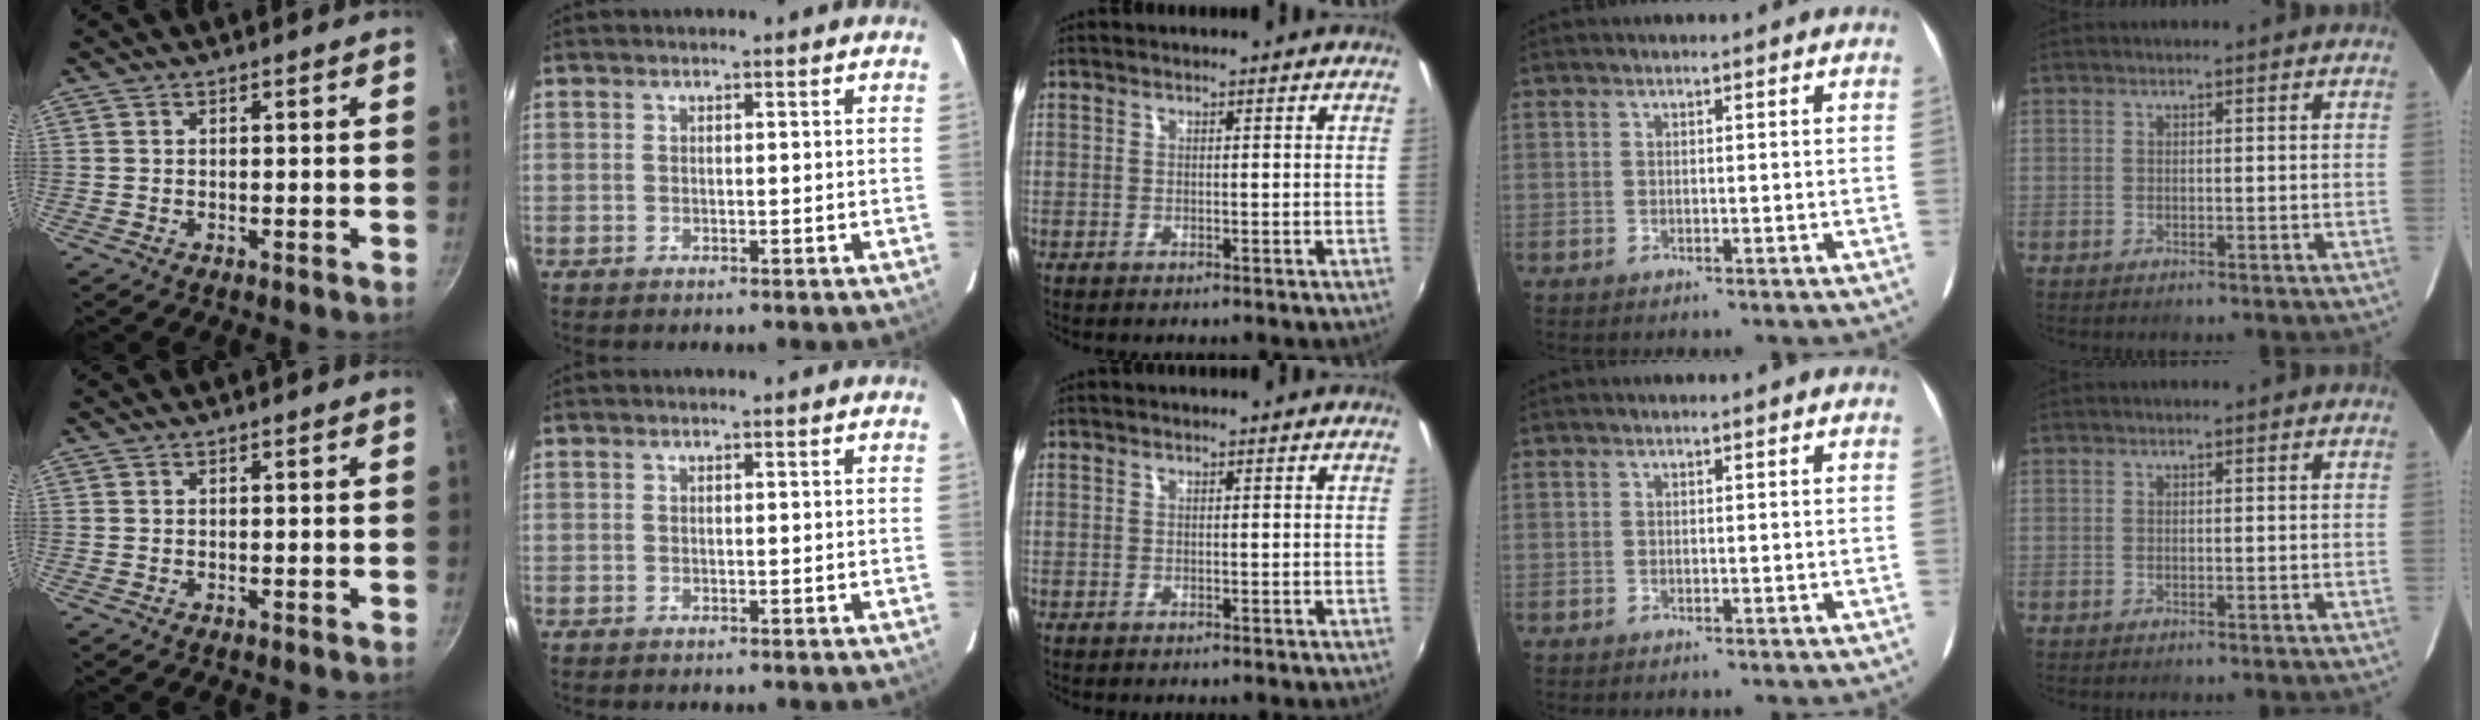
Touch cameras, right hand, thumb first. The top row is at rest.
{}